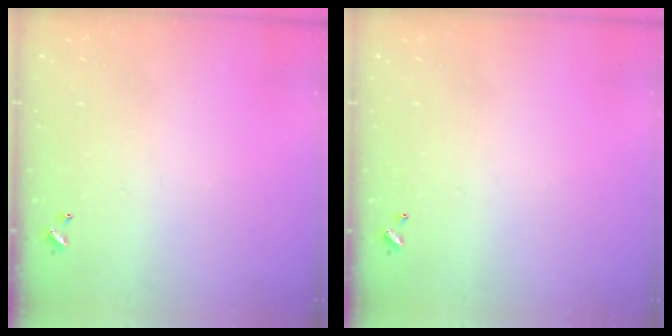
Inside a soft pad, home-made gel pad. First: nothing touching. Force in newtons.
{"total": 0.0}